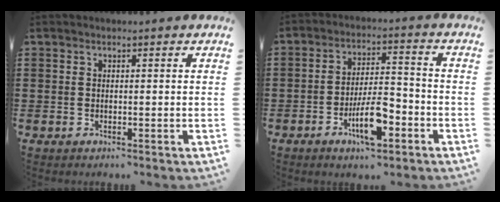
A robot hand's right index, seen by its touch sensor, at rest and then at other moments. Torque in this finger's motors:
{"motor_torque": [1.97, -0.16, 0.57, 0.21]}